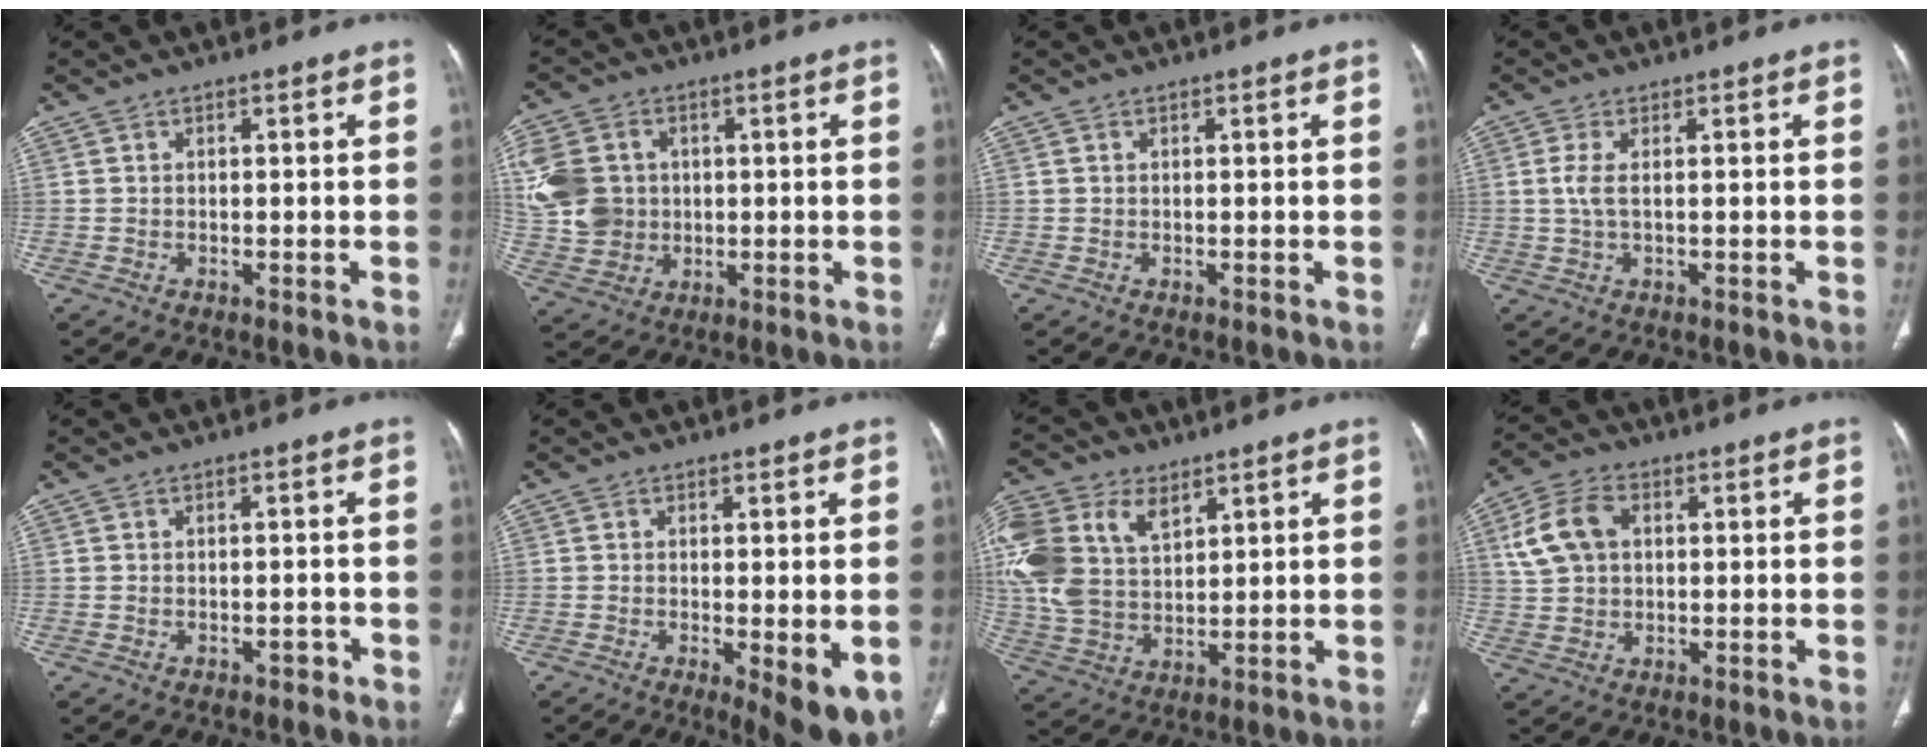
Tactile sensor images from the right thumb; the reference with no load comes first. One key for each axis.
{"total": 13.0, "fx": 1.8, "fy": 11.0, "fz": 6.6, "tx": -0.133, "ty": 0.007, "tz": 0.045}
{"total": 0.0}
{"total": 3.0, "fx": 0.3, "fy": 1.1, "fz": 2.7, "tx": -0.077, "ty": 0.002, "tz": 0.008}
{"total": 1.1, "fx": -0.8, "fy": 0.7, "fz": 0.4, "tx": -0.002, "ty": 0.006, "tz": -0.012}
{"total": 8.4, "fx": -2.5, "fy": 2.5, "fz": 7.7, "tx": -0.102, "ty": -0.022, "tz": -0.032}
{"total": 19.4, "fx": 7.3, "fy": 13.0, "fz": 12.4, "tx": -0.291, "ty": 0.003, "tz": 0.143}
{"total": 9.2, "fx": 2.3, "fy": 6.4, "fz": 6.2, "tx": -0.118, "ty": 0.013, "tz": 0.043}